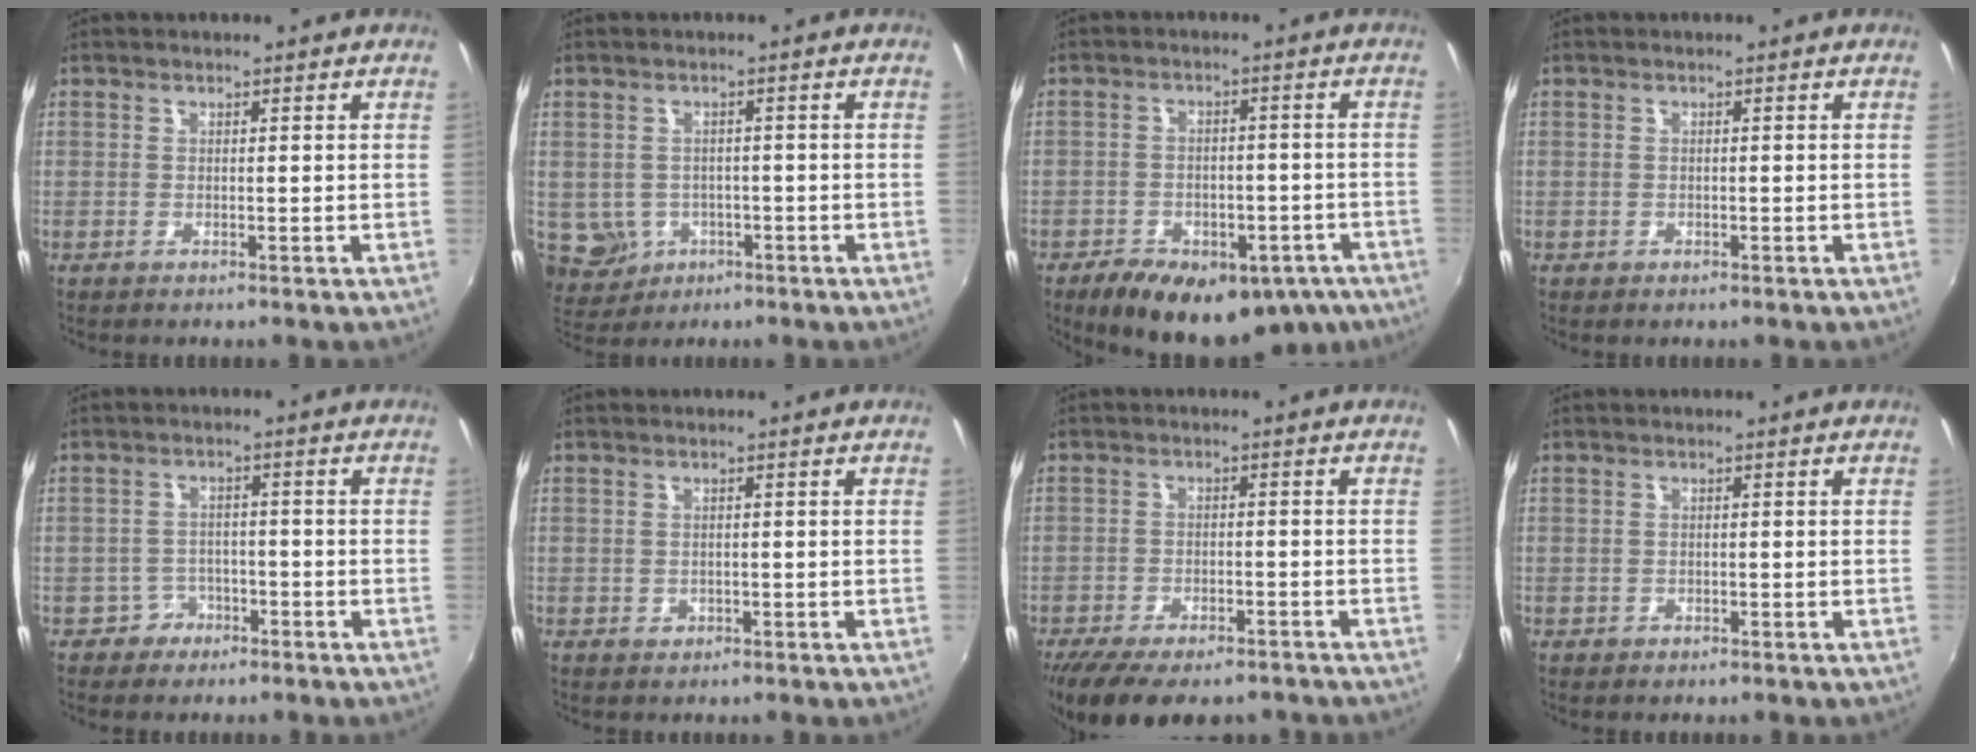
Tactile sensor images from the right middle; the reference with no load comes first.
{"total": 8.4, "force": [-2.1, 7.6, 3.0], "torque": [-0.086, -0.001, -0.009]}
{"total": 21.3, "force": [-13.9, 11.3, 11.5], "torque": [-0.223, -0.011, -0.174]}
{"total": 1.5, "force": [-0.4, 1.3, 0.6], "torque": [-0.008, -0.003, -0.005]}
{"total": 4.5, "force": [-2.5, 3.7, 0.2], "torque": [-0.008, 0.015, -0.039]}
{"total": 2.3, "force": [-0.4, 2.1, 0.9], "torque": [-0.013, -0.002, -0.003]}
{"total": 16.6, "force": [-12.1, 7.0, 8.9], "torque": [-0.185, -0.038, -0.178]}
{"total": 2.1, "force": [-0.7, 1.9, 0.8], "torque": [-0.016, -0.004, -0.007]}